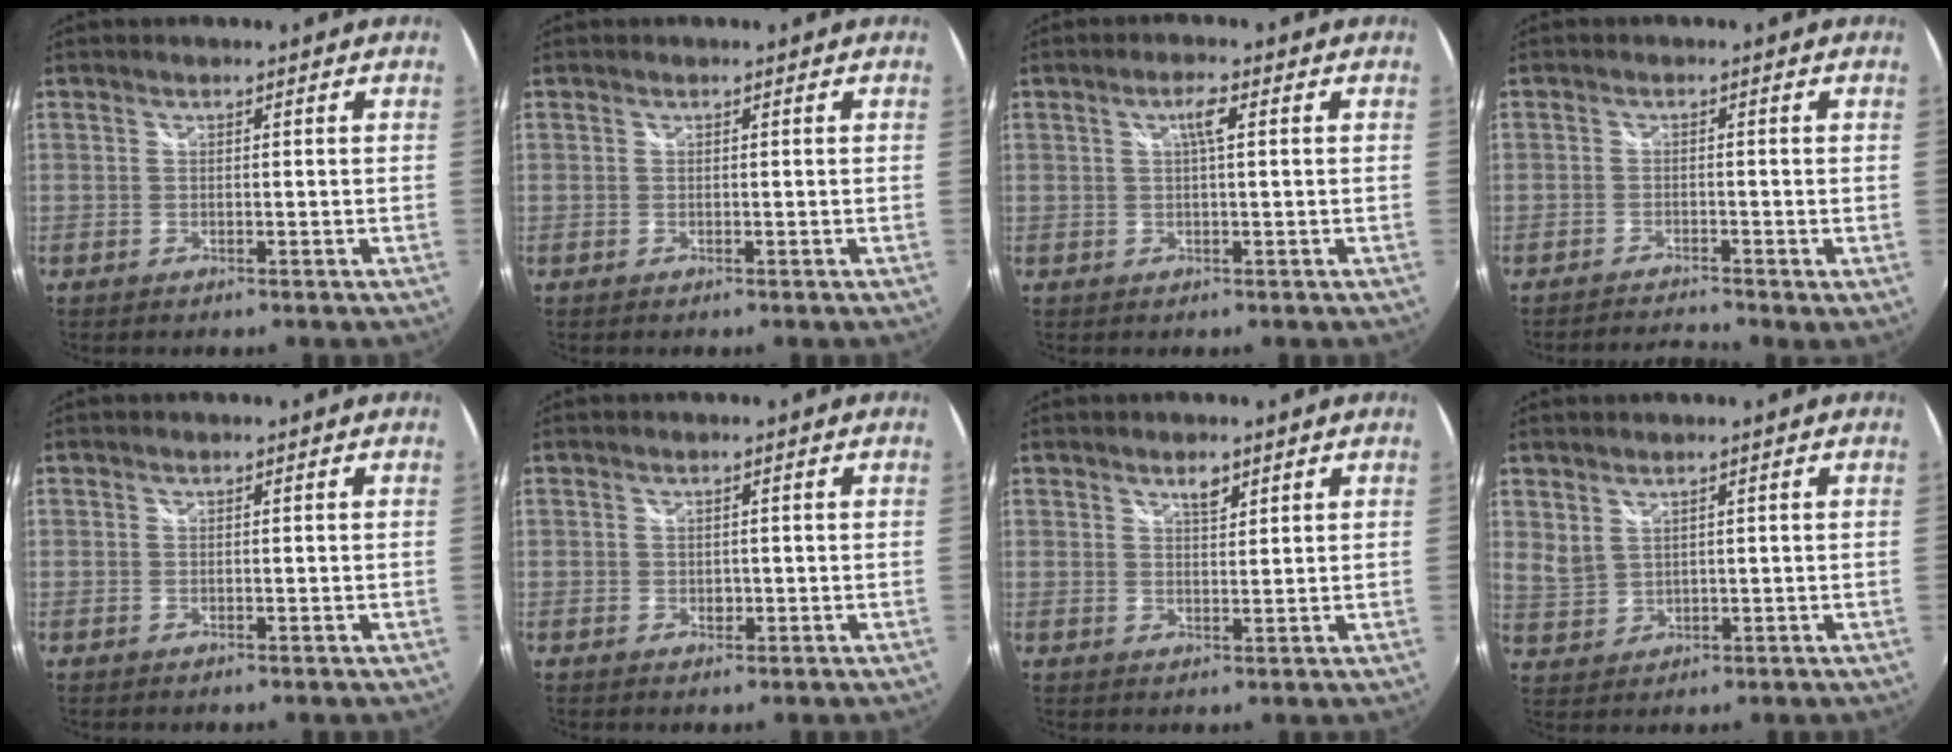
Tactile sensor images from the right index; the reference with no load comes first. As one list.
[{"total": 0.0}, {"total": 2.7, "force": [0.7, 0.2, 2.6], "torque": [-0.049, 0.006, 0.011]}, {"total": 2.4, "force": [-2.3, 0.1, 0.8], "torque": [-0.023, -0.006, -0.048]}, {"total": 0.0}, {"total": 1.2, "force": [-0.2, 1.1, 0.4], "torque": [-0.004, -0.002, -0.002]}, {"total": 2.5, "force": [1.7, 1.0, 1.5], "torque": [-0.022, 0.003, 0.030]}, {"total": 3.0, "force": [2.1, 1.6, 1.5], "torque": [-0.030, -0.002, 0.047]}]